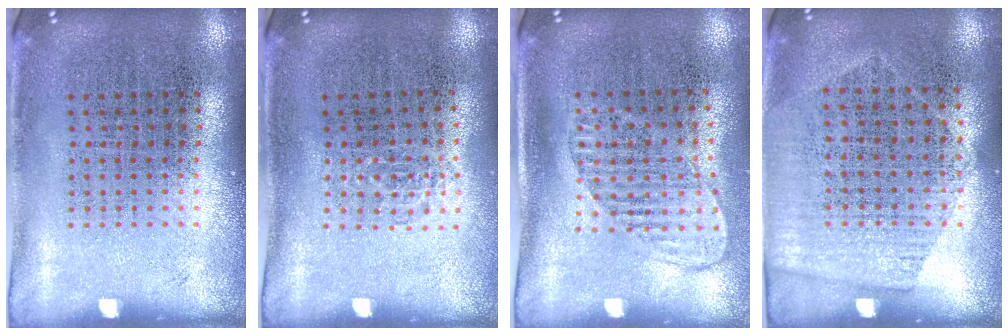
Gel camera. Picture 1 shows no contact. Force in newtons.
{"total": 0.6, "press": 0.5, "slide": 0.3}
{"total": 1.4, "press": 1.2, "slide": 0.8}
{"total": 1.4, "press": 1.1, "slide": 0.7}